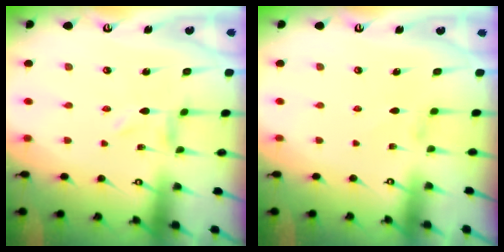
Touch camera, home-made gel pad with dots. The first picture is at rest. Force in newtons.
{"total": 0.7, "press": 0.6, "slide": 0.3}